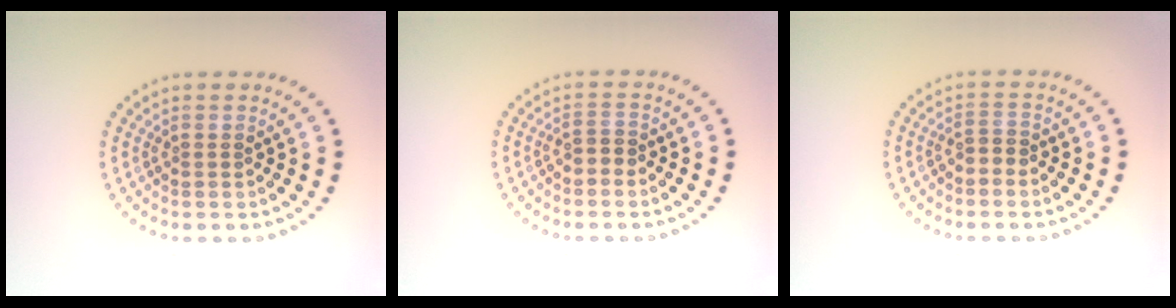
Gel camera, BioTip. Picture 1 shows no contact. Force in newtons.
{"total": 1.1, "press": 1.0, "slide": 0.5}
{"total": 1.3, "press": 1.0, "slide": 0.9}